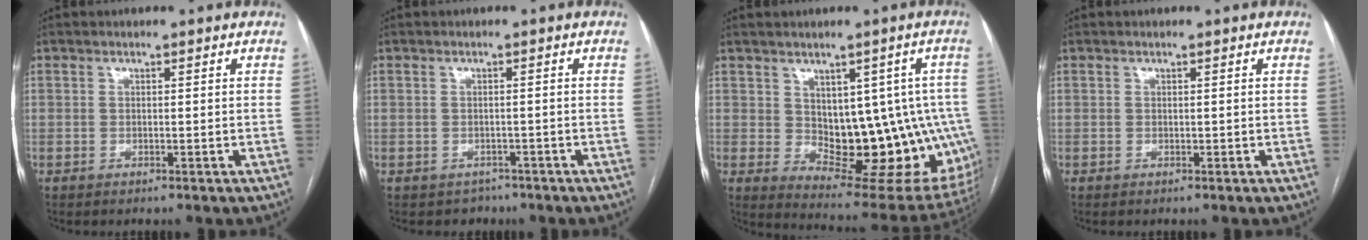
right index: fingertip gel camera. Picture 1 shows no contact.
{"total": 2.6, "force": [-1.7, 1.9, 0.0], "torque": [-0.003, 0.007, -0.024]}
{"total": 17.2, "force": [-1.1, 8.9, 14.7], "torque": [-0.136, 0.010, 0.014]}
{"total": 0.0}